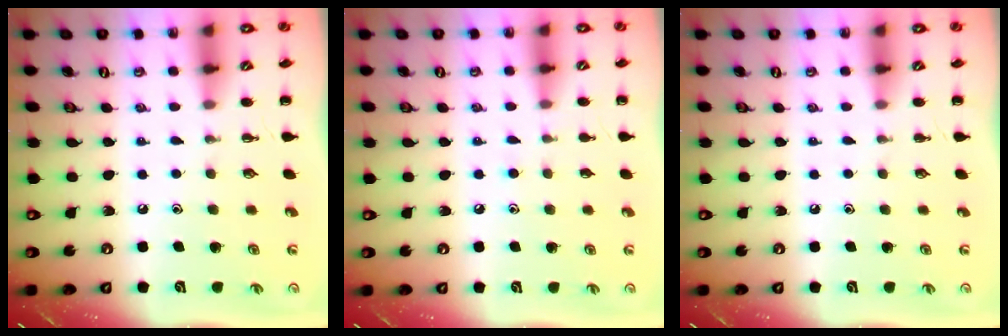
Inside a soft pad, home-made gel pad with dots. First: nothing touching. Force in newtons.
{"total": 5.7, "press": 5.3, "slide": 2.1}
{"total": 0.0}